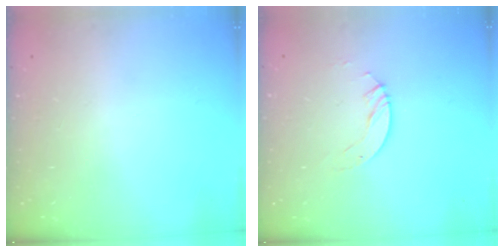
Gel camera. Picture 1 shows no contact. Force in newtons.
{"total": 3.0, "press": 3.0, "slide": 0.2}